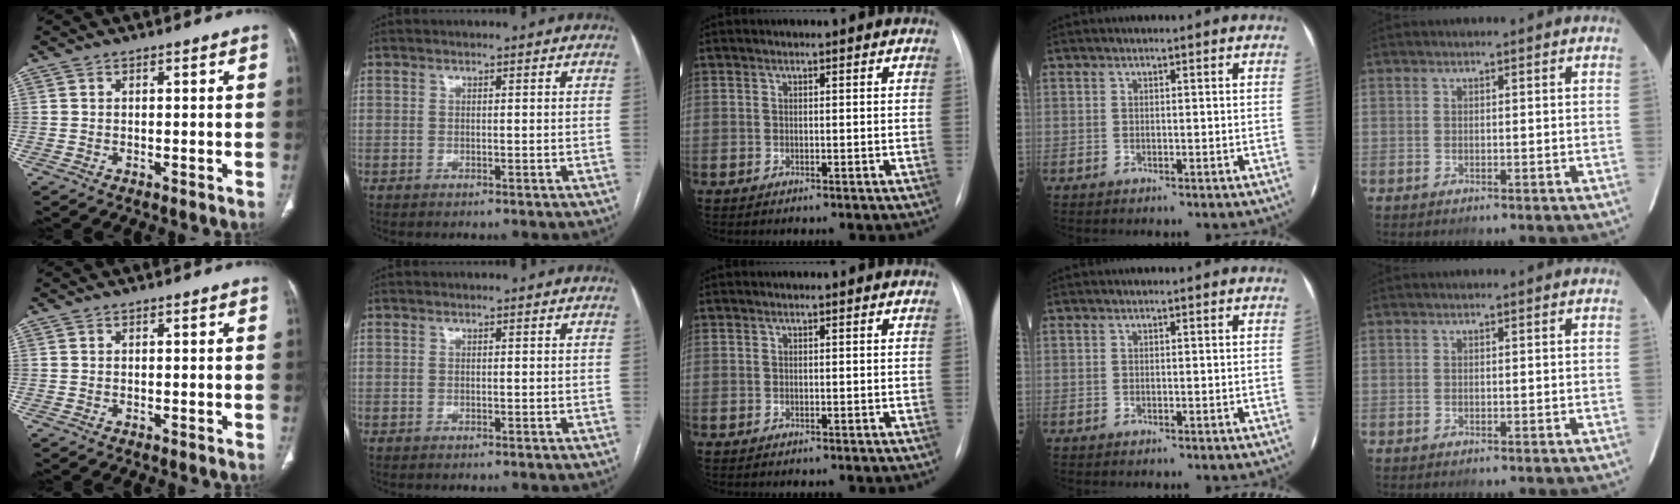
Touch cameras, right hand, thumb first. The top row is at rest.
{}